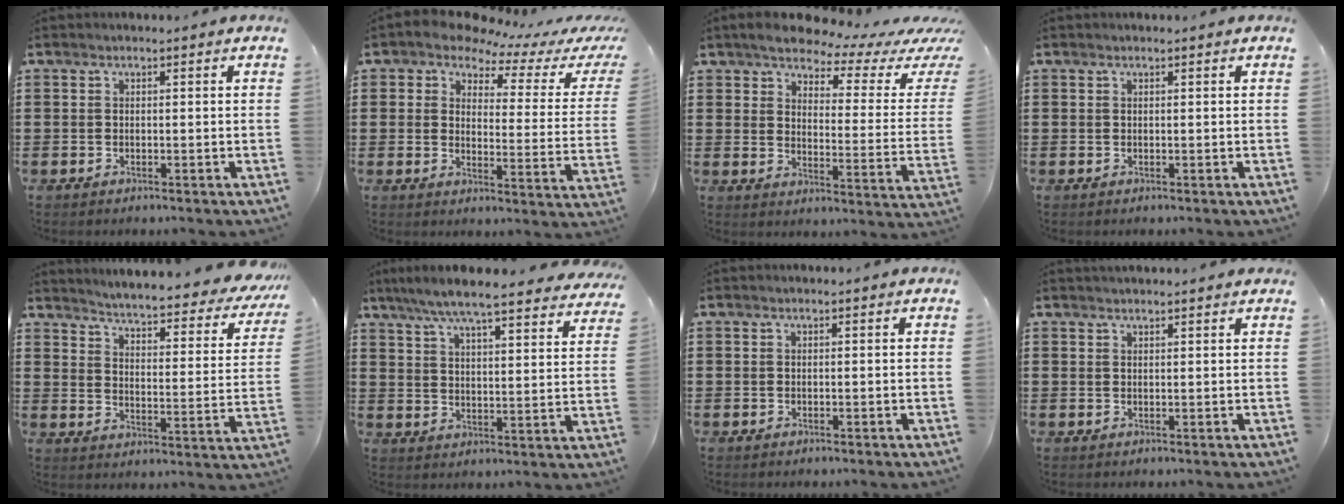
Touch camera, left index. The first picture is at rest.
{"total": 4.8, "force": [4.0, 2.2, 1.6], "torque": [-0.043, -0.026, 0.063]}
{"total": 5.4, "force": [4.9, 1.0, 1.9], "torque": [-0.059, -0.034, 0.081]}
{"total": 0.0}
{"total": 4.0, "force": [3.7, -0.3, 1.4], "torque": [-0.049, -0.037, 0.054]}
{"total": 6.8, "force": [6.1, -0.1, 3.0], "torque": [-0.082, -0.032, 0.104]}
{"total": 0.0}
{"total": 1.2, "force": [1.2, 0.0, 0.2], "torque": [-0.005, -0.001, 0.023]}